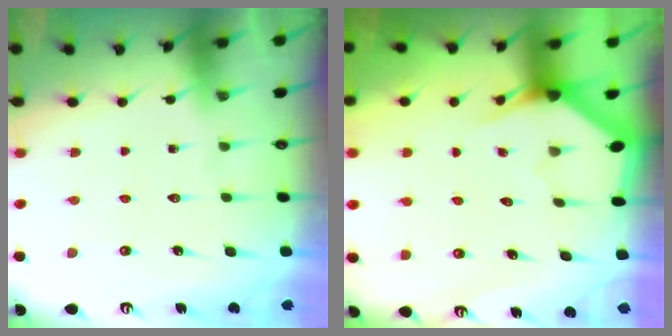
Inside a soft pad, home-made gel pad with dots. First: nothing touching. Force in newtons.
{"total": 3.0, "press": 3.0, "slide": 0.1}